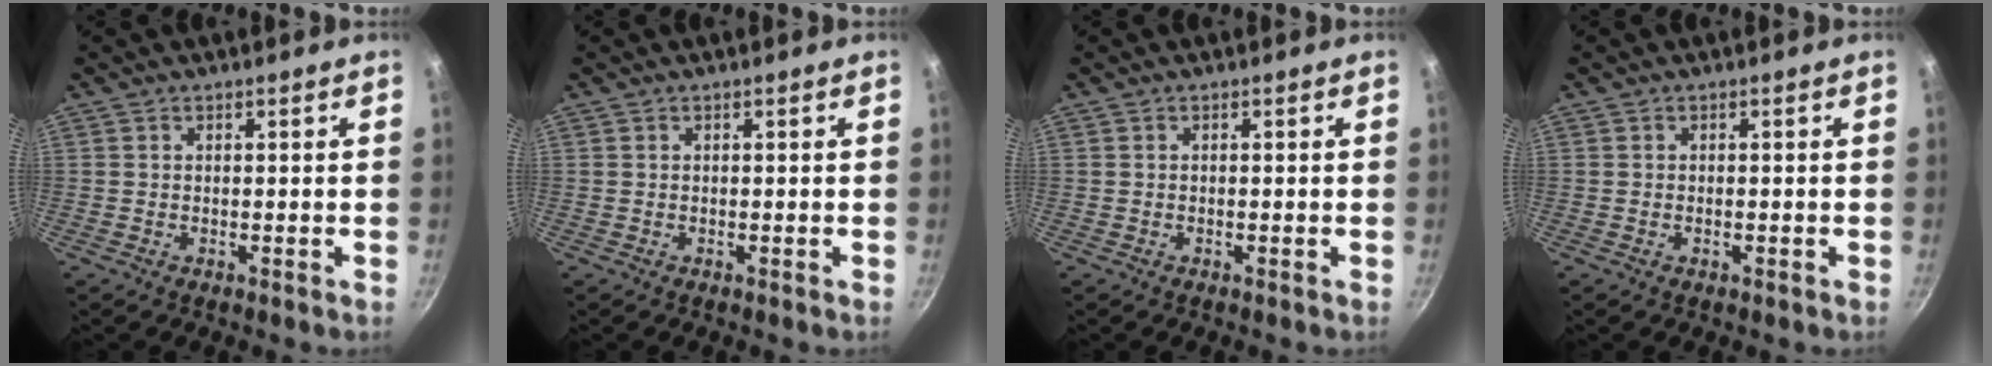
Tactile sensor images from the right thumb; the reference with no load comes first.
{"total": 0.0}
{"total": 0.0}
{"total": 0.6, "force": [-0.3, 0.3, 0.4], "torque": [-0.006, 0.002, -0.005]}